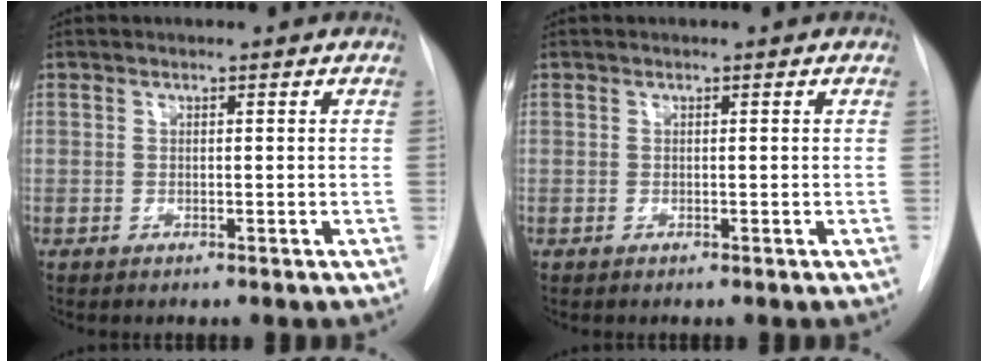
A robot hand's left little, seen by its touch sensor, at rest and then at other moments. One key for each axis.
{"total": 0.0}